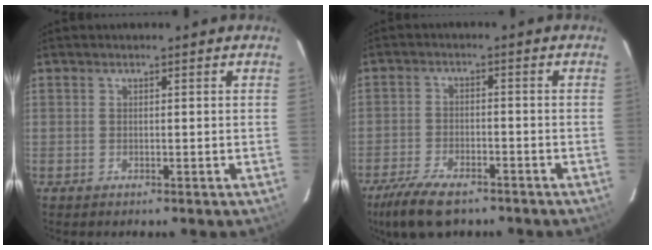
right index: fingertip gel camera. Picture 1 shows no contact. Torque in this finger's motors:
{"motor_torque": [0.82, -0.79, 0.25, 0.03]}